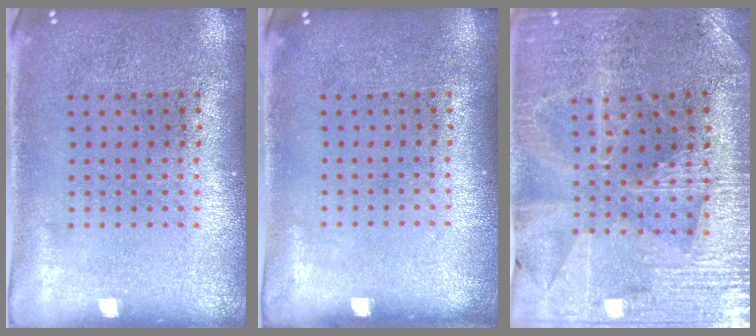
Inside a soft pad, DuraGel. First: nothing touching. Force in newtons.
{"total": 0.0}
{"total": 3.1, "press": 3.0, "slide": 0.4}